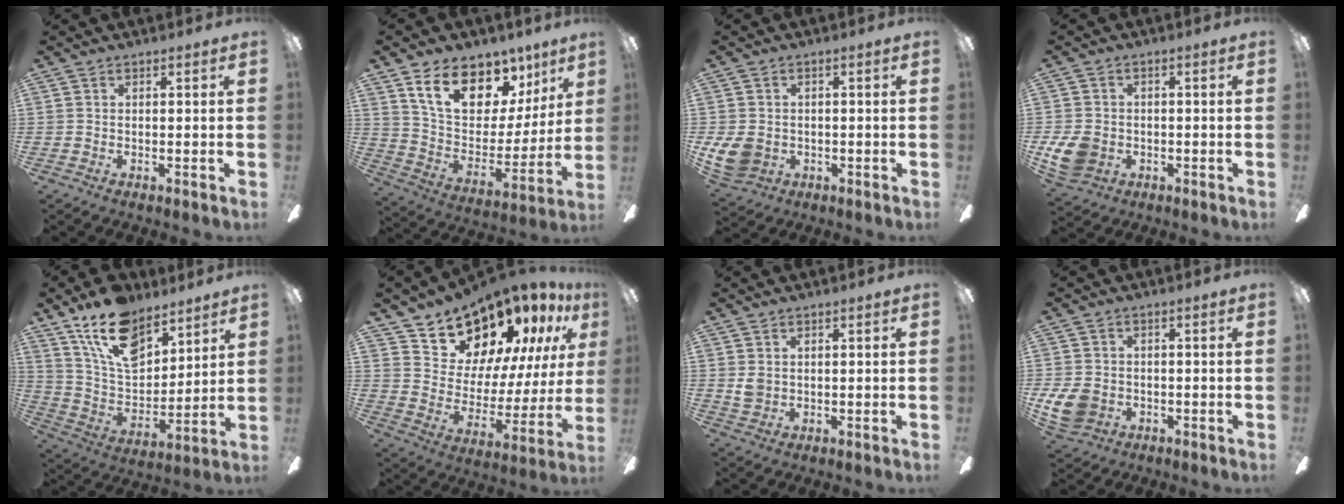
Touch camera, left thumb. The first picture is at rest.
{"total": 18.4, "force": [12.2, 10.4, 9.2], "torque": [-0.159, -0.074, 0.220]}
{"total": 7.3, "force": [-1.0, 6.2, 3.7], "torque": [-0.082, 0.002, -0.018]}
{"total": 8.1, "force": [-1.9, 6.6, 4.3], "torque": [-0.102, 0.012, -0.035]}
{"total": 17.4, "force": [11.6, 9.4, 8.9], "torque": [-0.160, -0.056, 0.214]}
{"total": 18.4, "force": [15.8, 8.4, 4.4], "torque": [-0.090, -0.131, 0.297]}
{"total": 3.0, "force": [1.1, 2.4, 1.3], "torque": [-0.019, 0.001, 0.020]}
{"total": 8.0, "force": [-1.6, 6.6, 4.1], "torque": [-0.100, 0.008, -0.030]}